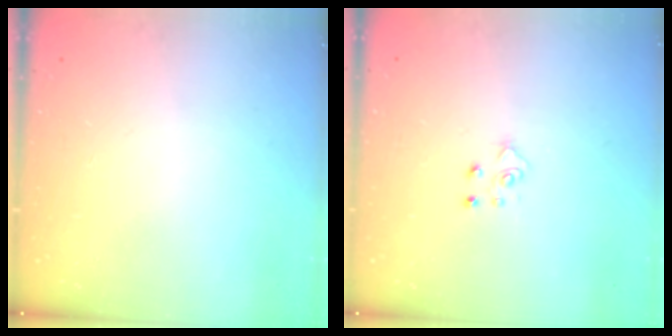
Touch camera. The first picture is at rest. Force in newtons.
{"total": 4.3, "press": 4.2, "slide": 0.4}